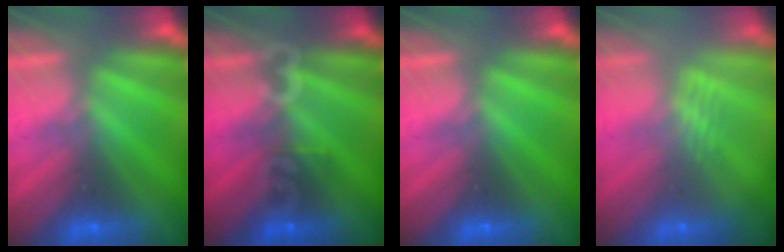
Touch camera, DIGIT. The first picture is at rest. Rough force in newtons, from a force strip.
{"total": 3.3}
{"total": 0.0}
{"total": 2.3}